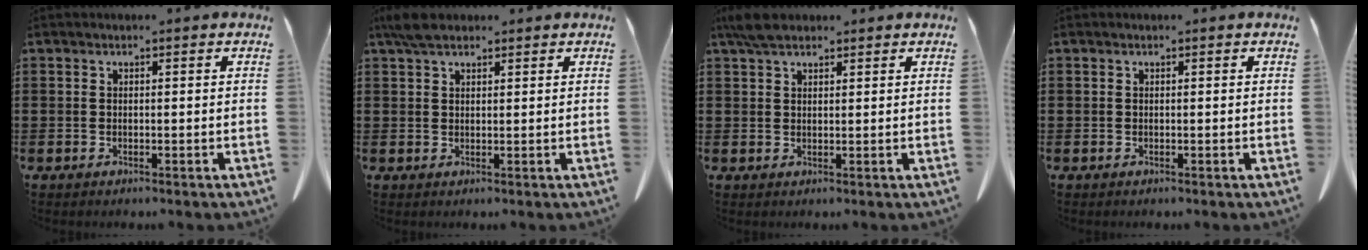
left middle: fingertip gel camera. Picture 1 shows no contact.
{"total": 3.5, "force": [2.7, 1.3, 1.8], "torque": [-0.043, 0.004, 0.052]}
{"total": 3.8, "force": [2.9, 1.4, 1.9], "torque": [-0.046, 0.003, 0.057]}
{"total": 0.0}